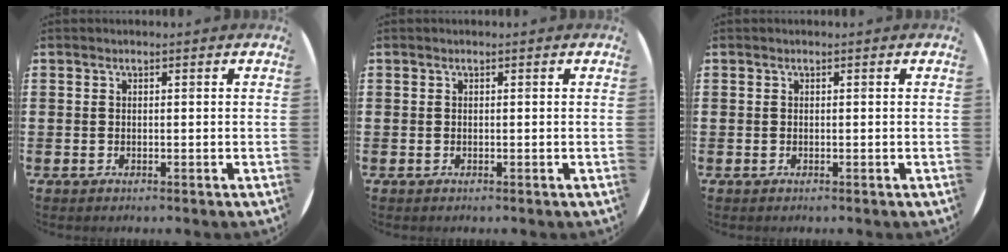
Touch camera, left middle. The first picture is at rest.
{"total": 0.0}
{"total": 0.0}